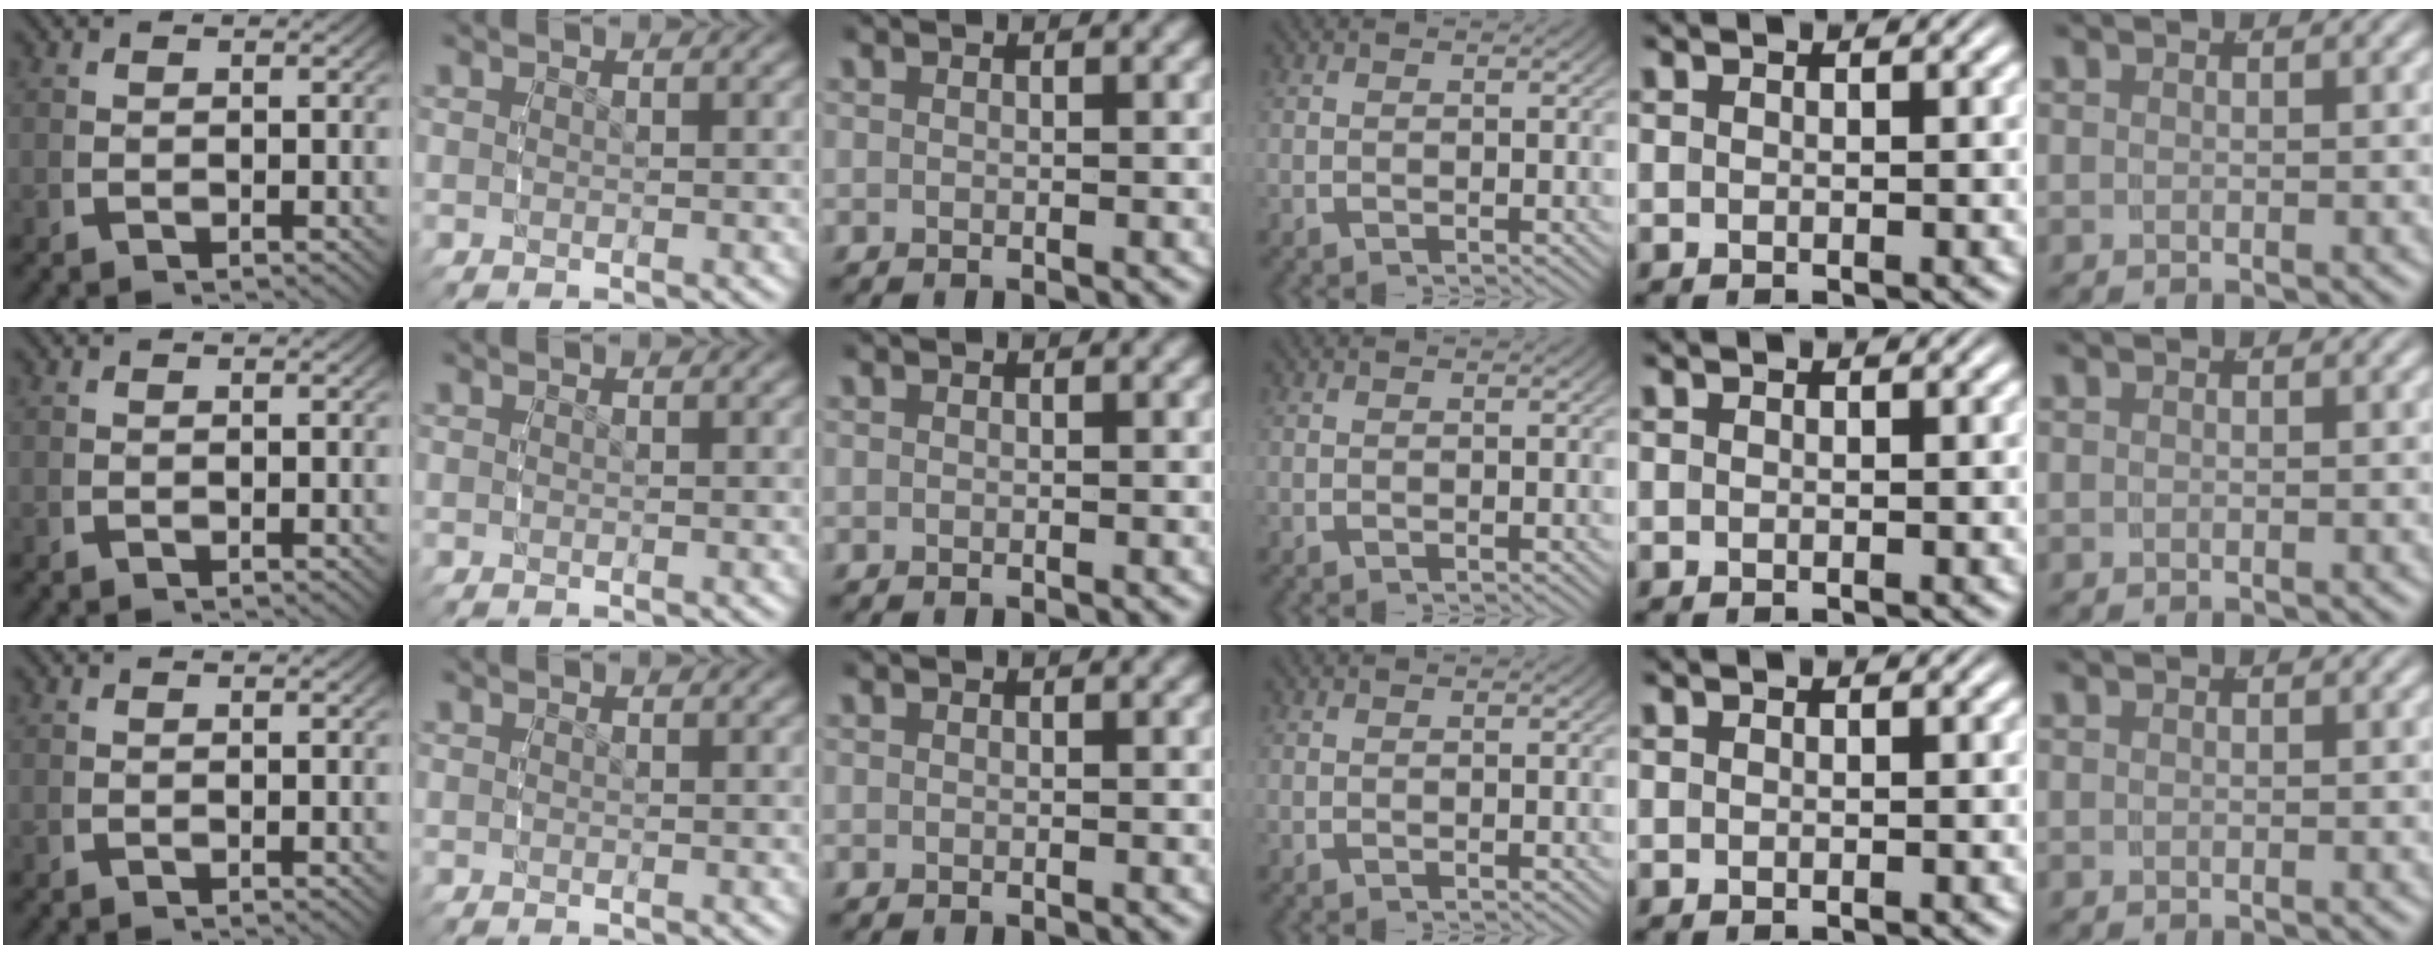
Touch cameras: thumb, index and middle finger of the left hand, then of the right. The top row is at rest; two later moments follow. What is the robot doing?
{"motion": "reach", "object": "jar lid"}